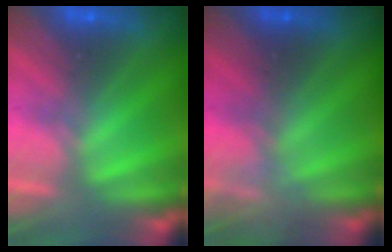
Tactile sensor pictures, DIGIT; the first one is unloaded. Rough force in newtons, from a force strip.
{"total": 2.3}